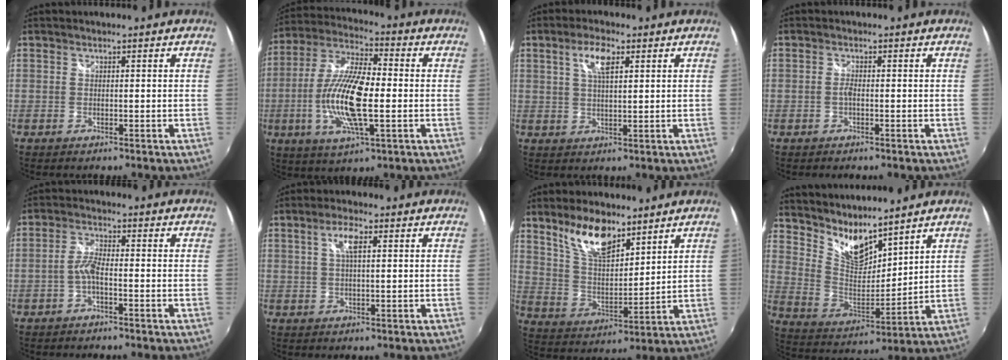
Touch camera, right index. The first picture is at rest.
{"total": 15.8, "force": [-2.4, 4.6, 15.0], "torque": [-0.302, -0.003, -0.049]}
{"total": 5.3, "force": [2.2, 1.8, 4.4], "torque": [-0.081, 0.007, 0.040]}
{"total": 1.0, "force": [-0.4, 0.4, 0.9], "torque": [-0.019, 0.002, -0.008]}
{"total": 3.0, "force": [-1.5, 0.7, 2.6], "torque": [-0.063, 0.008, -0.031]}
{"total": 3.8, "force": [1.2, 1.2, 3.4], "torque": [-0.065, 0.006, 0.022]}
{"total": 11.8, "force": [8.1, 4.6, 7.1], "torque": [-0.127, 0.004, 0.158]}
{"total": 10.6, "force": [9.0, 3.0, 4.6], "torque": [-0.087, -0.014, 0.179]}